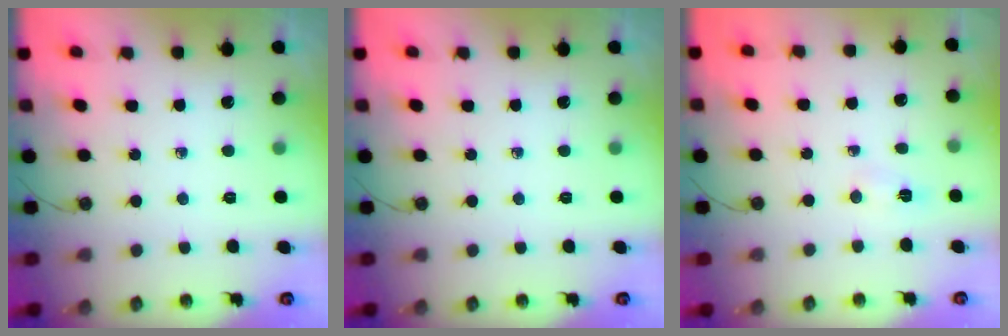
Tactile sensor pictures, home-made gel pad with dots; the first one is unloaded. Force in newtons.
{"total": 0.0}
{"total": 2.3, "press": 2.3, "slide": 0.3}